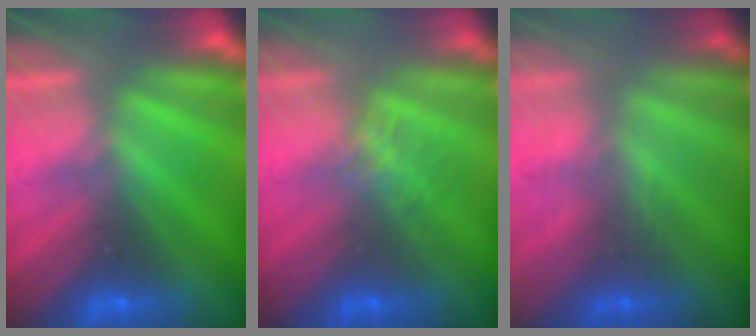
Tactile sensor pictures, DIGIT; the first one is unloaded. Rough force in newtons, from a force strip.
{"total": 1.3}
{"total": 2.9}